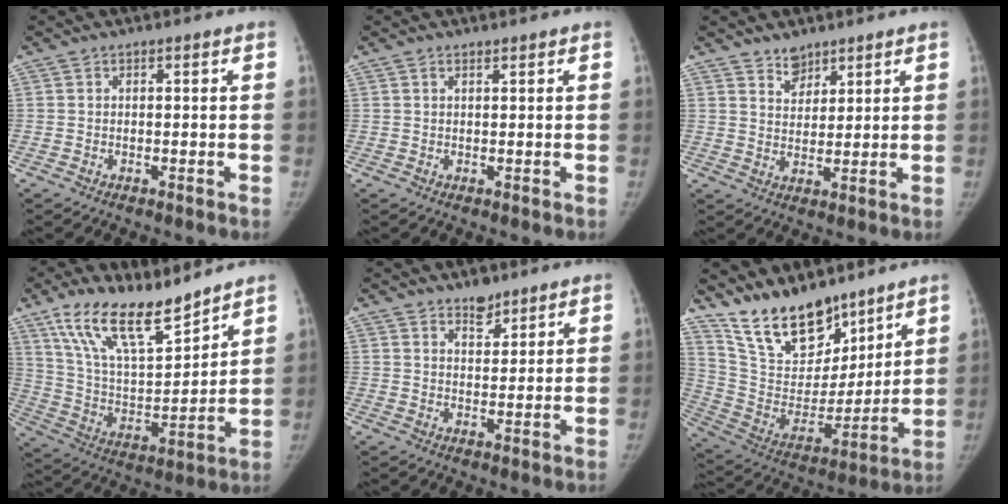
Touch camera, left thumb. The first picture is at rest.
{"total": 0.8, "force": [0.7, 0.2, 0.4], "torque": [-0.010, -0.002, 0.013]}
{"total": 4.2, "force": [3.3, 2.3, 1.0], "torque": [0.004, -0.028, 0.061]}
{"total": 18.2, "force": [13.6, 6.1, 10.5], "torque": [-0.156, -0.070, 0.256]}
{"total": 4.0, "force": [3.1, 1.8, 1.6], "torque": [-0.007, -0.024, 0.053]}
{"total": 19.0, "force": [14.9, 8.4, 8.2], "torque": [-0.106, -0.085, 0.275]}